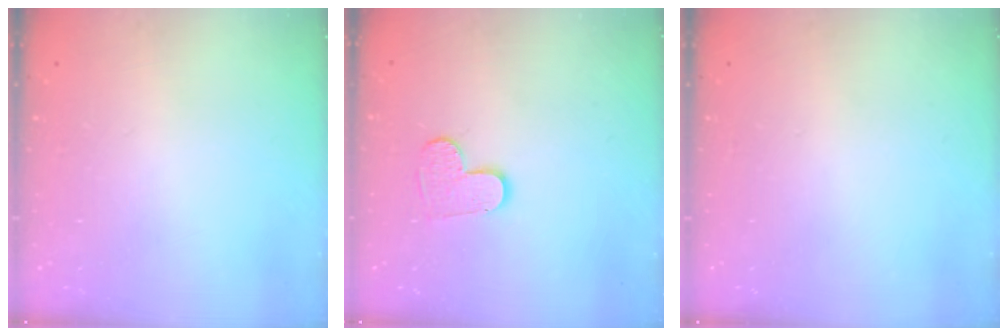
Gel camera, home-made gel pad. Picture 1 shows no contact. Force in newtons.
{"total": 5.7, "press": 5.7, "slide": 0.3}
{"total": 0.0}